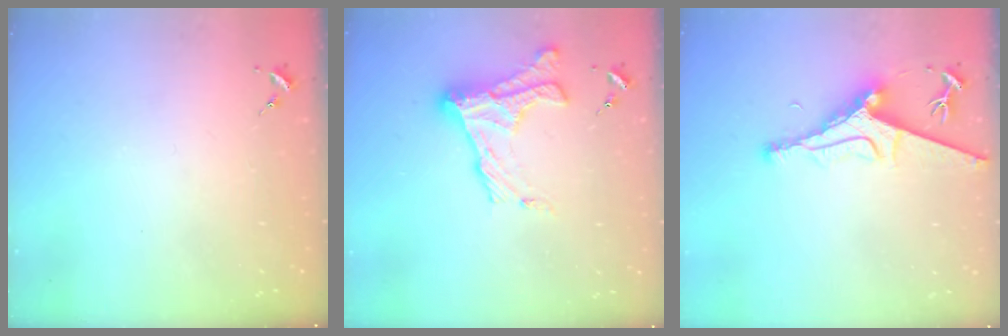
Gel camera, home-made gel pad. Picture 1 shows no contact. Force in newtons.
{"total": 16.3, "press": 16.3, "slide": 1.0}
{"total": 10.9, "press": 10.8, "slide": 1.7}